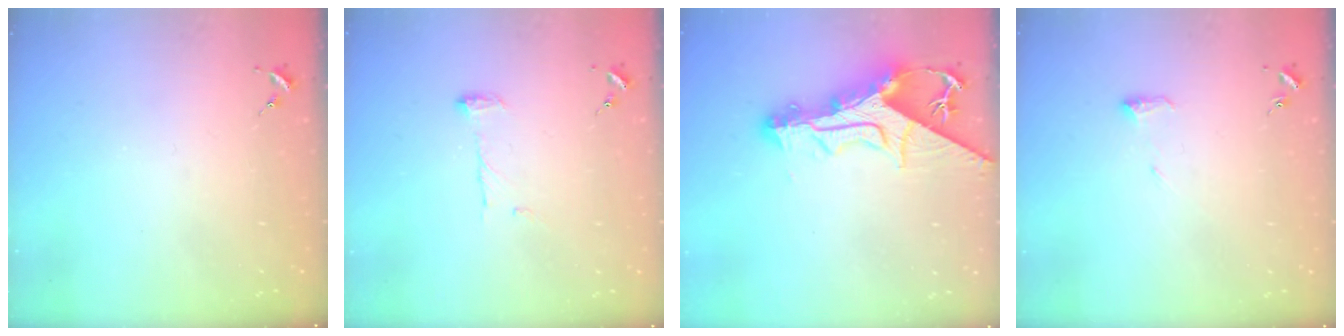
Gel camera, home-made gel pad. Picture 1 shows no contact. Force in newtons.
{"total": 7.6, "press": 7.6, "slide": 0.6}
{"total": 14.6, "press": 14.6, "slide": 1.6}
{"total": 6.6, "press": 6.5, "slide": 1.3}